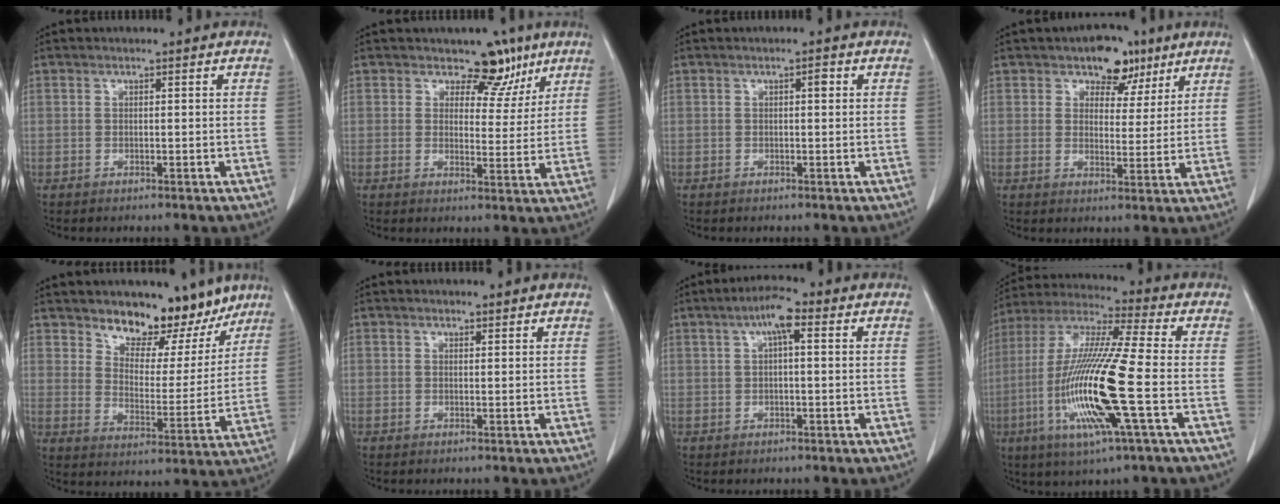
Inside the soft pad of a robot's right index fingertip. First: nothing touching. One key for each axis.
{"total": 5.9, "fx": 4.2, "fy": 3.7, "fz": 2.0, "tx": -0.006, "ty": -0.007, "tz": 0.055}
{"total": 1.1, "fx": 0.3, "fy": 0.3, "fz": 1.0, "tx": -0.014, "ty": 0.004, "tz": 0.003}
{"total": 6.7, "fx": 4.2, "fy": 4.2, "fz": 3.0, "tx": -0.030, "ty": 0.010, "tz": 0.060}
{"total": 11.6, "fx": 9.5, "fy": 4.9, "fz": 4.6, "tx": -0.053, "ty": -0.020, "tz": 0.139}
{"total": 1.0, "fx": 1.0, "fy": 0.3, "fz": 0.1, "tx": -0.007, "ty": 0.004, "tz": 0.015}
{"total": 4.7, "fx": 1.8, "fy": 1.0, "fz": 4.2, "tx": -0.079, "ty": 0.017, "tz": 0.028}
{"total": 18.1, "fx": -4.4, "fy": 0.5, "fz": 17.5, "tx": -0.367, "ty": -0.016, "tz": -0.089}